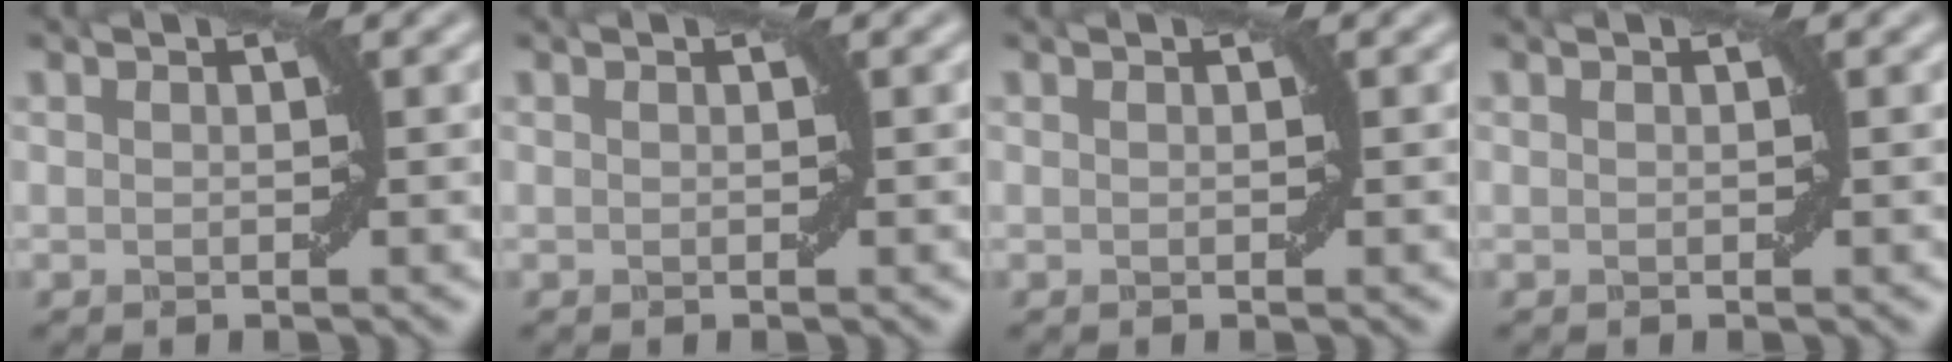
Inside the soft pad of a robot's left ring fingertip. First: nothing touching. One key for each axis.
{"total": 0.0}
{"total": 0.0}
{"total": 0.0}